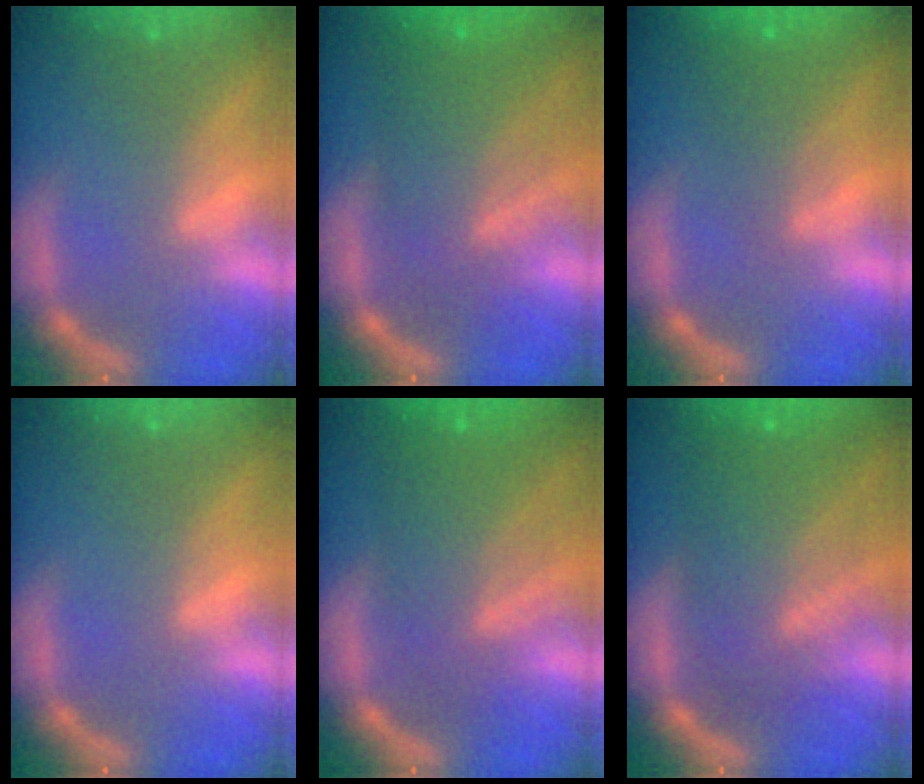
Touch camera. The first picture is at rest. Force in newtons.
{"total": 8.1}
{"total": 3.1}
{"total": 0.0}
{"total": 7.6}
{"total": 9.0}